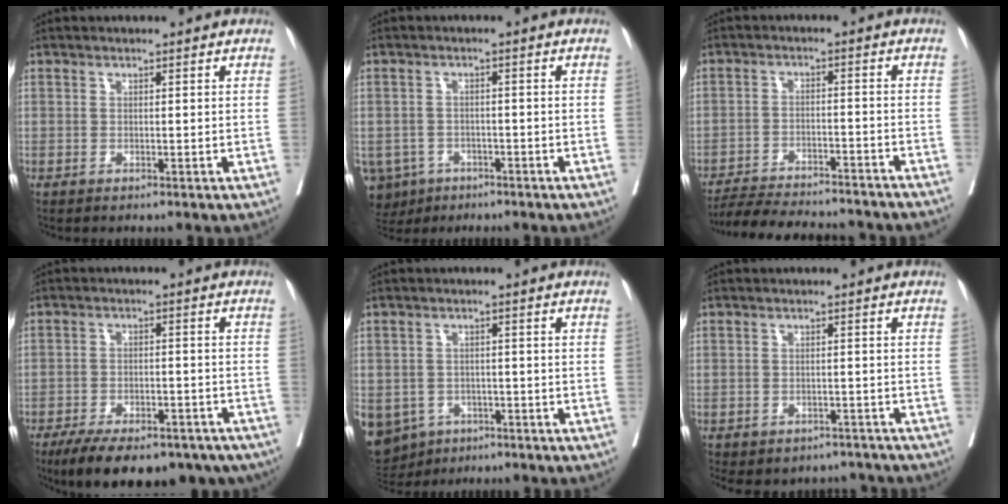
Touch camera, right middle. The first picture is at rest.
{"total": 8.1, "force": [-4.6, 6.3, 2.0], "torque": [-0.054, -0.001, -0.068]}
{"total": 16.8, "force": [-15.5, 1.8, 6.3], "torque": [-0.109, -0.015, -0.218]}
{"total": 18.8, "force": [-14.0, 7.8, 9.9], "torque": [-0.149, -0.004, -0.187]}
{"total": 12.4, "force": [-6.5, 9.9, 3.9], "torque": [-0.117, -0.004, -0.084]}
{"total": 8.2, "force": [-7.0, 4.2, 1.1], "torque": [-0.011, 0.012, -0.081]}